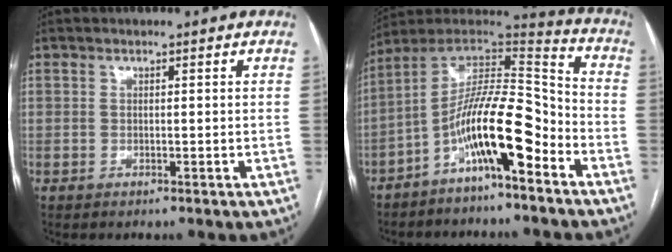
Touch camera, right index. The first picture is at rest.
{"total": 14.5, "force": [-7.1, 2.7, 12.4], "torque": [-0.222, 0.028, -0.124]}